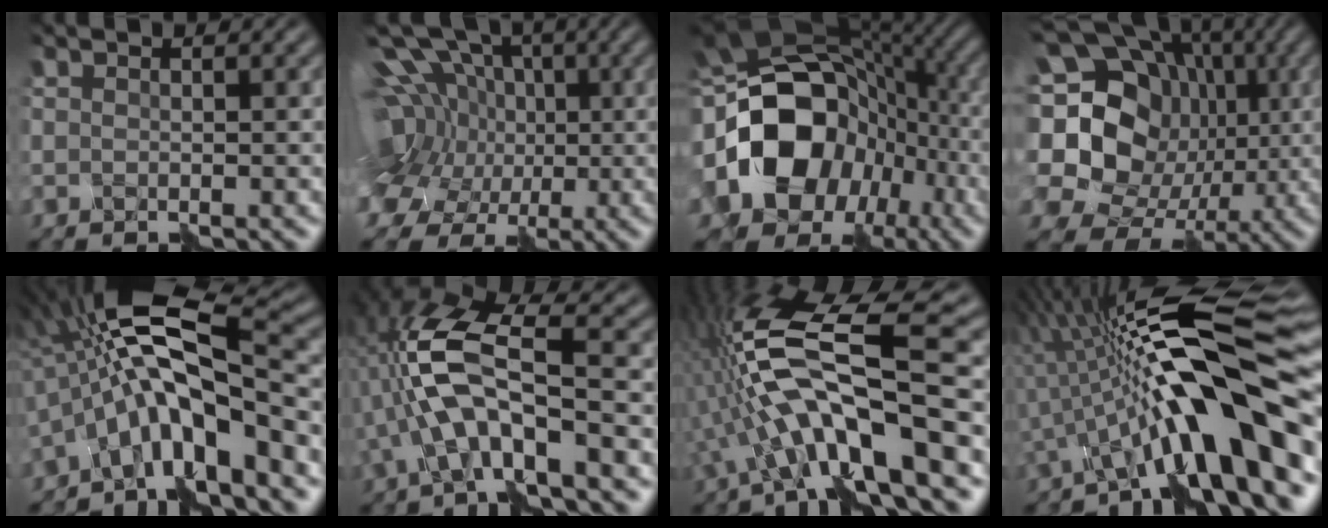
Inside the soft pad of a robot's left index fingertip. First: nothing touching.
{"total": 14.4, "force": [3.6, 10.7, 9.0], "torque": [-0.168, 0.026, 0.028]}
{"total": 17.6, "force": [-2.3, 14.0, 10.4], "torque": [-0.180, -0.018, -0.039]}
{"total": 21.2, "force": [1.4, 18.6, 10.1], "torque": [-0.239, 0.061, -0.012]}
{"total": 10.8, "force": [-2.4, 3.1, 10.1], "torque": [-0.172, 0.025, -0.058]}
{"total": 7.8, "force": [-2.1, 2.5, 7.1], "torque": [-0.147, 0.016, -0.042]}
{"total": 12.7, "force": [-2.2, 3.5, 12.0], "torque": [-0.220, 0.028, -0.049]}
{"total": 13.7, "force": [-3.1, 2.4, 13.1], "torque": [-0.194, 0.030, -0.048]}